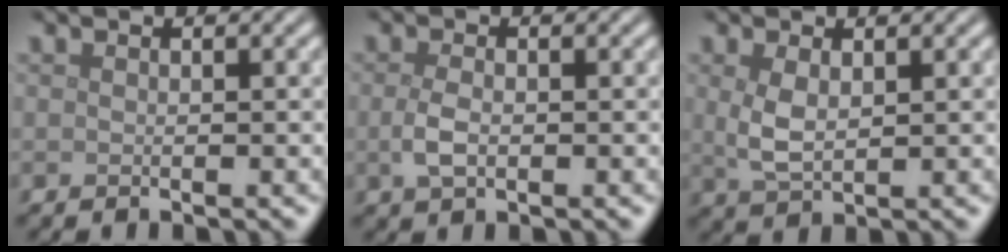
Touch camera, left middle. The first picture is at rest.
{"total": 2.1, "force": [-0.3, 1.2, 1.7], "torque": [-0.041, -0.003, -0.006]}
{"total": 2.6, "force": [0.6, 1.4, 2.2], "torque": [-0.054, -0.003, 0.018]}